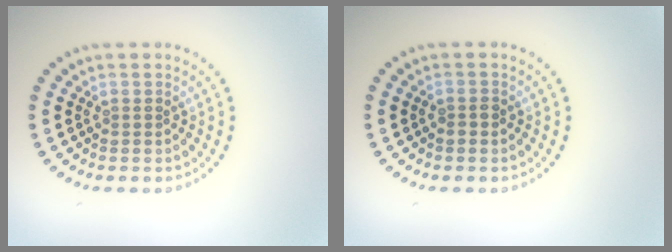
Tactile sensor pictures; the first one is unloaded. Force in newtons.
{"total": 0.8, "press": 0.8, "slide": 0.1}